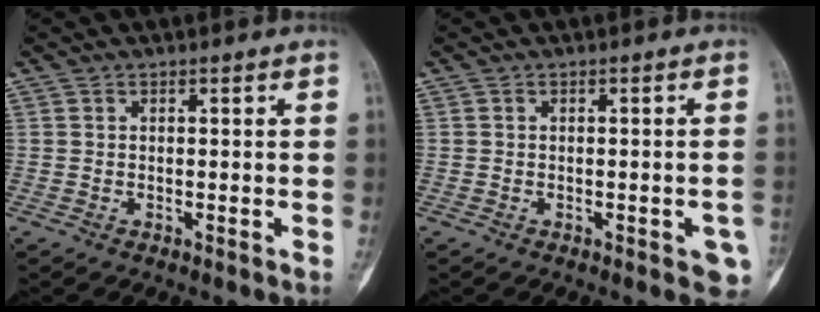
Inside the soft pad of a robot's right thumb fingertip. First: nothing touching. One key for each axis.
{"total": 4.4, "fx": -1.8, "fy": 1.6, "fz": 3.6, "tx": -0.030, "ty": 0.006, "tz": -0.017}